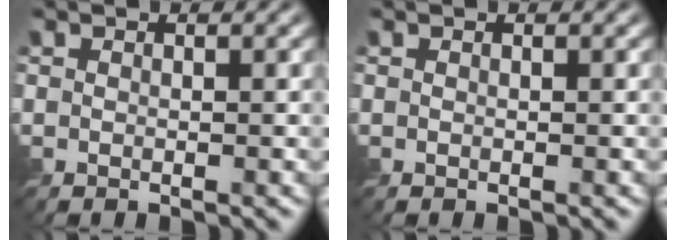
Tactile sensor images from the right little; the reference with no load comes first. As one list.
[{"total": 0.0}]